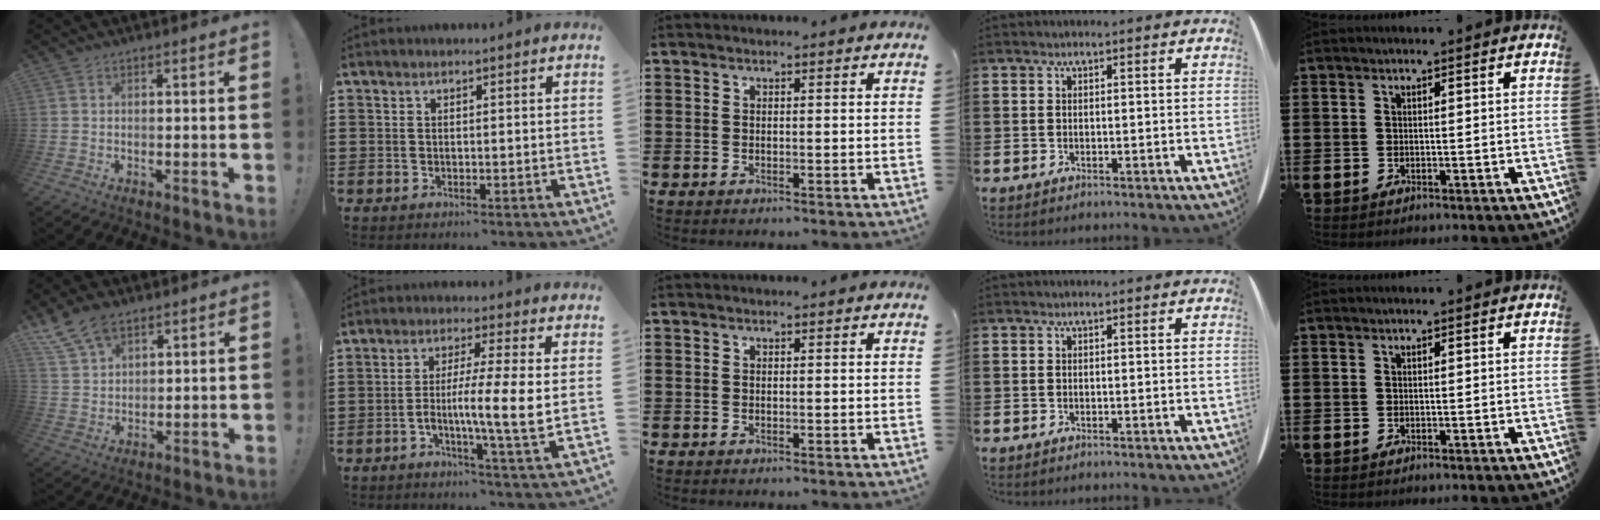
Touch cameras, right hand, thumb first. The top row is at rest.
{"thumb": {"total": 9.4, "force": [7.0, 5.0, 3.9], "torque": [-0.085, -0.030, 0.140]}, "index": {"total": 8.2, "force": [-1.3, 0.0, 8.1], "torque": [-0.142, -0.006, -0.028]}}